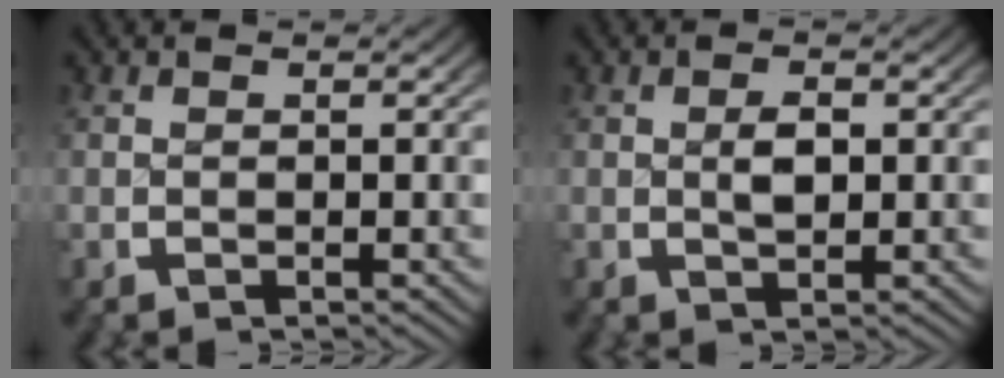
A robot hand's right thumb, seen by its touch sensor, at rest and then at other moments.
{"total": 1.9, "force": [0.1, 1.1, 1.6], "torque": [-0.030, -0.001, 0.005]}